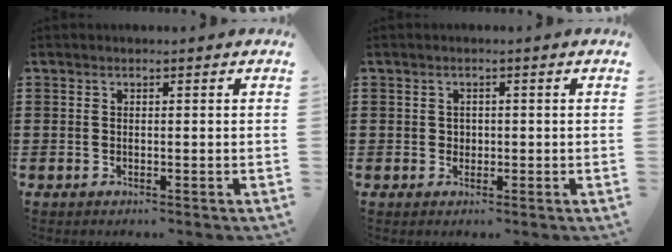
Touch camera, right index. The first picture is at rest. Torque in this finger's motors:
{"motor_torque": [1.85, 0.28, 0.00, 0.01]}